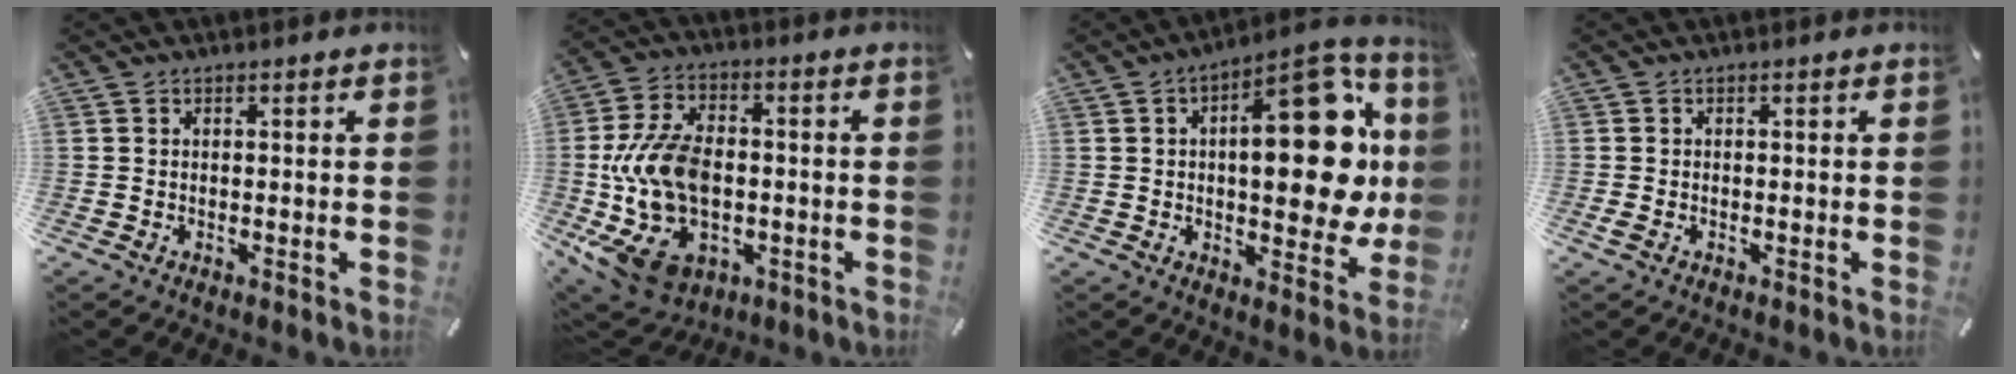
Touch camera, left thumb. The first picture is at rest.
{"total": 18.5, "force": [-2.7, 13.2, 12.7], "torque": [-0.258, 0.009, -0.030]}
{"total": 23.9, "force": [4.5, 10.8, 20.8], "torque": [-0.271, -0.030, 0.071]}
{"total": 0.8, "force": [-0.3, 0.5, 0.5], "torque": [-0.009, -0.002, -0.005]}